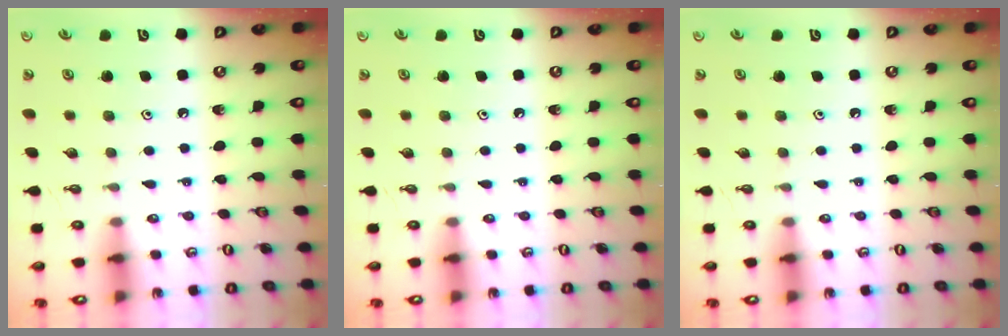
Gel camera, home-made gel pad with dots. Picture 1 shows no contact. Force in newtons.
{"total": 0.0}
{"total": 0.0}